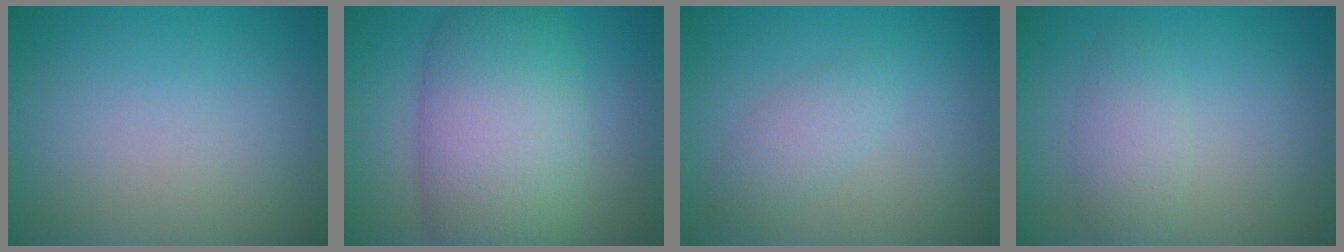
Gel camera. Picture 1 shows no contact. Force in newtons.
{"total": 11.2, "press": 11.2, "slide": 0.6}
{"total": 2.1, "press": 2.1, "slide": 0.0}
{"total": 2.5, "press": 2.5, "slide": 0.1}